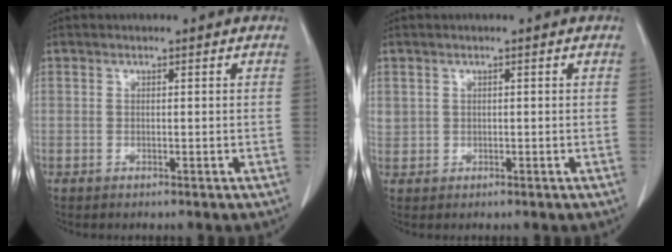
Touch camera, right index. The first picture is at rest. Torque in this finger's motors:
{"motor_torque": [0.63, -0.04, 0.25, 0.07]}